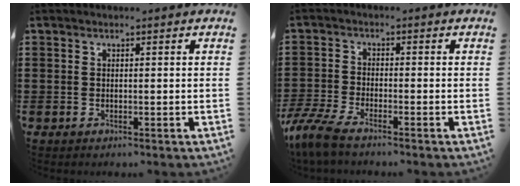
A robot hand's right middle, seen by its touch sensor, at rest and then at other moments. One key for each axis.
{"total": 5.0, "fx": -4.2, "fy": 0.6, "fz": 2.5, "tx": -0.082, "ty": -0.018, "tz": -0.091}